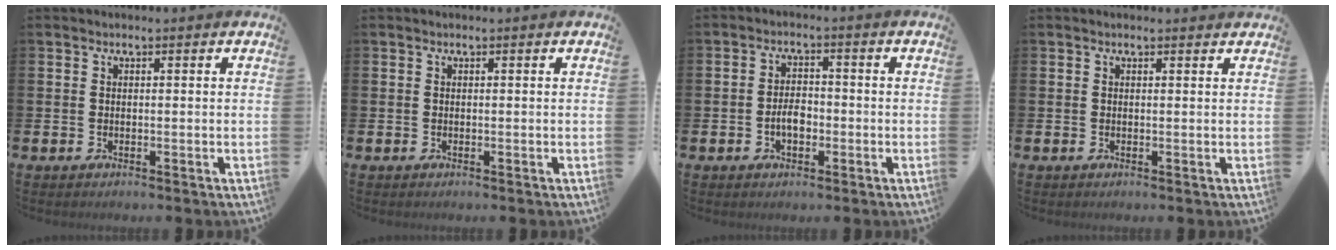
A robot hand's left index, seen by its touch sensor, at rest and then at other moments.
{"total": 0.0}
{"total": 3.2, "force": [-0.9, 1.9, 2.4], "torque": [-0.037, 0.002, -0.020]}
{"total": 0.0}